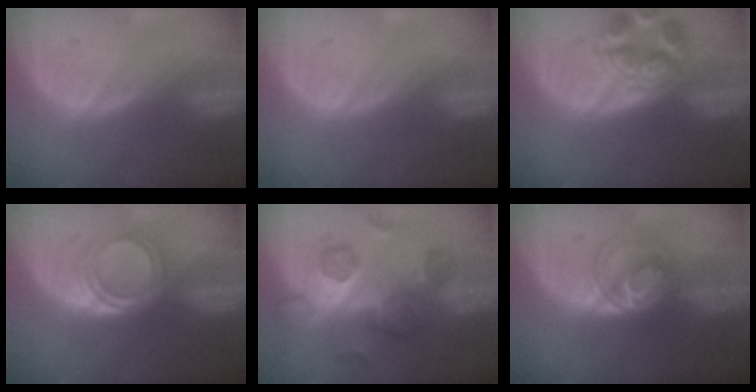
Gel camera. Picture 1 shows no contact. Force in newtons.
{"total": 0.0}
{"total": 6.8, "press": 6.3, "slide": 2.6}
{"total": 5.2, "press": 4.5, "slide": 2.7}
{"total": 8.2, "press": 8.0, "slide": 1.8}
{"total": 5.8, "press": 5.4, "slide": 2.0}